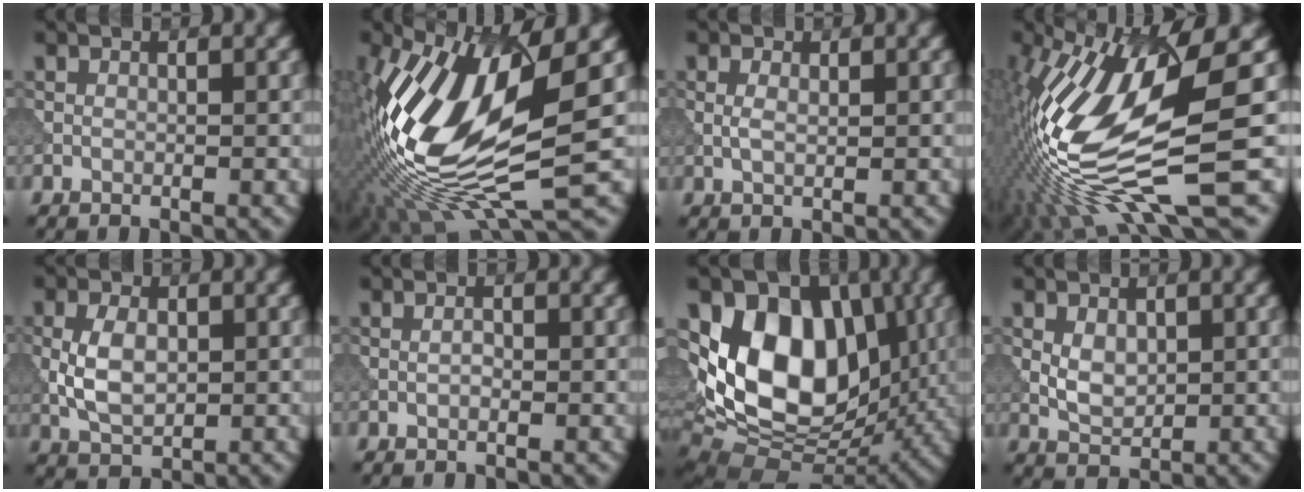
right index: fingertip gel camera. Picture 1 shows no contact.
{"total": 15.5, "force": [-0.1, 5.5, 14.5], "torque": [-0.304, 0.002, 0.003]}
{"total": 1.0, "force": [0.1, 0.4, 0.8], "torque": [-0.019, 0.002, 0.003]}
{"total": 14.2, "force": [-0.3, 2.9, 13.9], "torque": [-0.291, 0.000, 0.017]}
{"total": 3.7, "force": [0.0, 2.2, 3.0], "torque": [-0.066, 0.004, 0.002]}
{"total": 0.6, "force": [-0.1, 0.1, 0.6], "torque": [-0.010, 0.003, -0.002]}
{"total": 13.8, "force": [2.0, 9.1, 10.2], "torque": [-0.168, 0.005, 0.030]}
{"total": 2.1, "force": [0.3, 1.4, 1.6], "torque": [-0.032, 0.000, 0.009]}